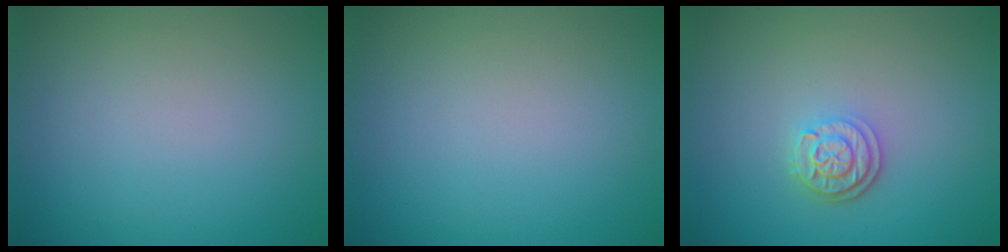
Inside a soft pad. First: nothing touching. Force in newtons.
{"total": 0.0}
{"total": 2.5, "press": 2.1, "slide": 1.4}